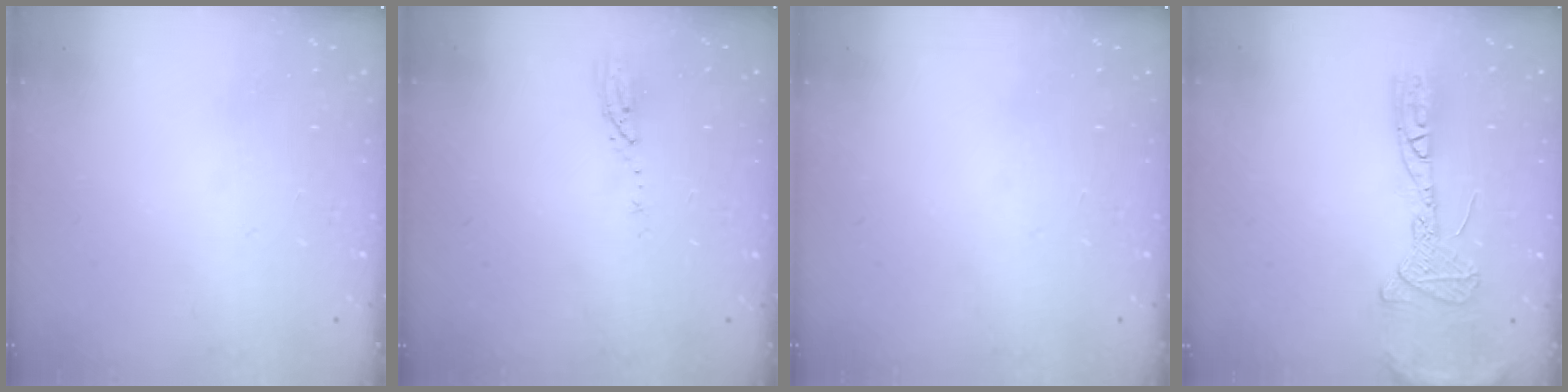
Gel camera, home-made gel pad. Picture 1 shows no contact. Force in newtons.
{"total": 3.7, "press": 3.7, "slide": 0.3}
{"total": 0.0}
{"total": 12.5, "press": 12.3, "slide": 2.3}